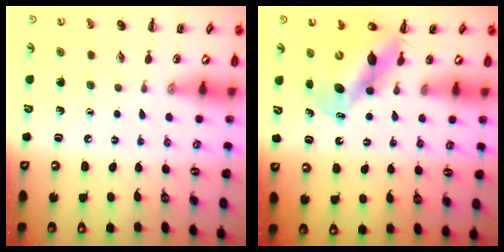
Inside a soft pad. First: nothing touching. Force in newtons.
{"total": 10.5, "press": 10.1, "slide": 2.8}